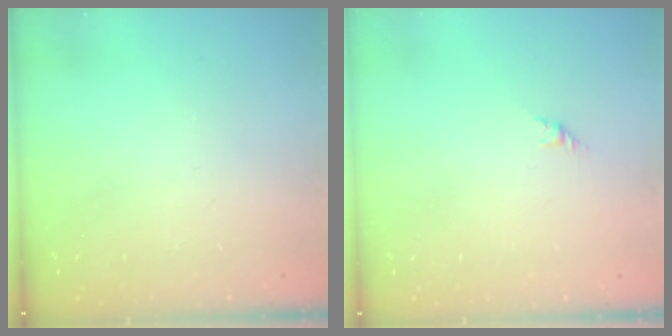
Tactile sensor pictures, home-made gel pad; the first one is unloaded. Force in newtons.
{"total": 1.6, "press": 1.5, "slide": 0.7}